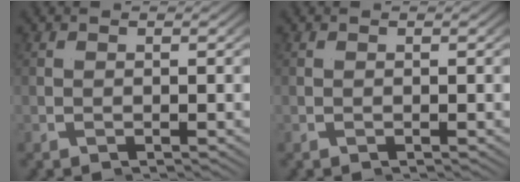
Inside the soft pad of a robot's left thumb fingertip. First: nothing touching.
{"total": 0.0}